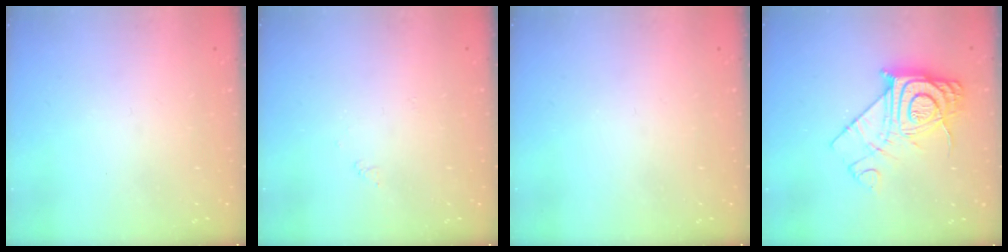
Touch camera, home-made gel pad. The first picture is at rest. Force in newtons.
{"total": 2.9, "press": 2.9, "slide": 0.5}
{"total": 0.0}
{"total": 14.9, "press": 14.8, "slide": 1.2}